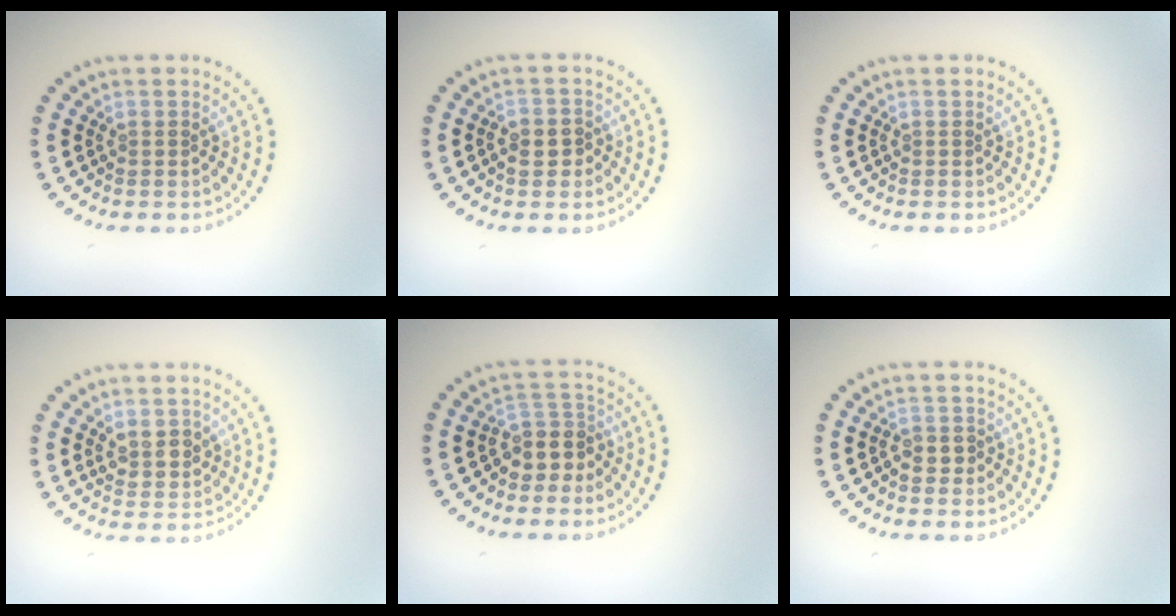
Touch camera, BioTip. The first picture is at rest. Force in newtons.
{"total": 1.7, "press": 1.6, "slide": 0.4}
{"total": 0.0}
{"total": 2.2, "press": 2.1, "slide": 0.7}
{"total": 3.1, "press": 2.6, "slide": 1.7}
{"total": 1.0, "press": 0.9, "slide": 0.4}